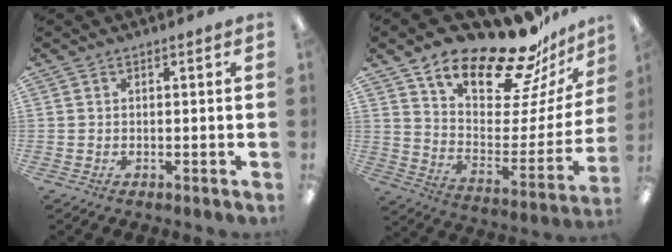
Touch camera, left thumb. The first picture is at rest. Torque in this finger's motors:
{"motor_torque": [0.34, 0.31, 1.40, -1.37, 0.24]}